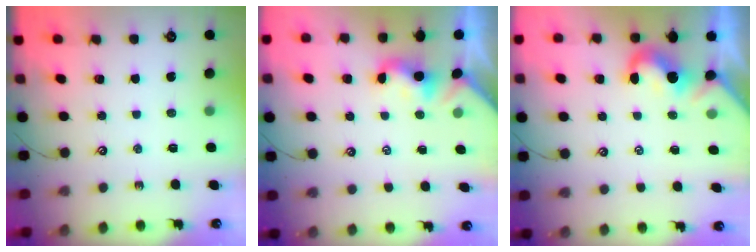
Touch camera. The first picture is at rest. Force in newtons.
{"total": 1.9, "press": 1.8, "slide": 0.5}
{"total": 0.0}